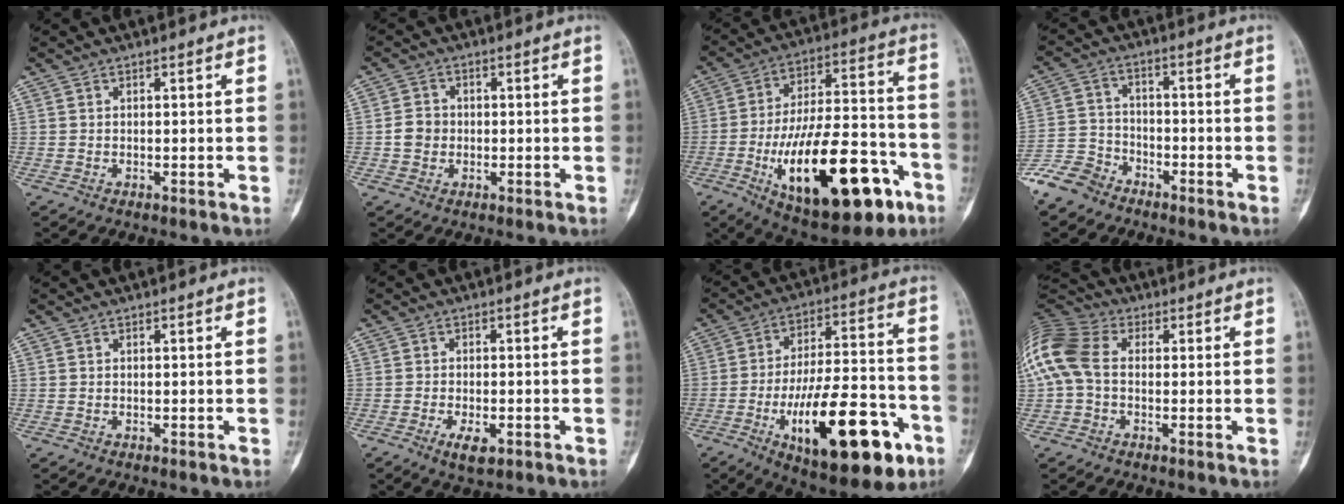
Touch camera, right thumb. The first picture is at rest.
{"total": 3.6, "force": [-0.4, 3.3, 1.6], "torque": [-0.017, 0.009, -0.011]}
{"total": 28.1, "force": [-11.2, 11.6, 23.0], "torque": [-0.360, 0.049, -0.160]}
{"total": 7.4, "force": [-5.9, 4.2, 1.5], "torque": [-0.022, 0.025, -0.130]}
{"total": 0.0}
{"total": 4.1, "force": [-1.9, 1.8, 3.2], "torque": [-0.055, 0.000, -0.029]}
{"total": 25.2, "force": [-10.3, 9.6, 20.9], "torque": [-0.309, 0.045, -0.149]}
{"total": 14.0, "force": [0.8, 9.9, 10.0], "torque": [-0.237, 0.030, 0.007]}